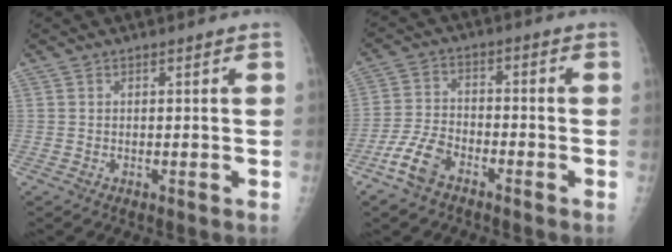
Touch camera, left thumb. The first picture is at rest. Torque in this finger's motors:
{"motor_torque": [-0.05, 1.04, -0.03, 0.11, 0.18]}